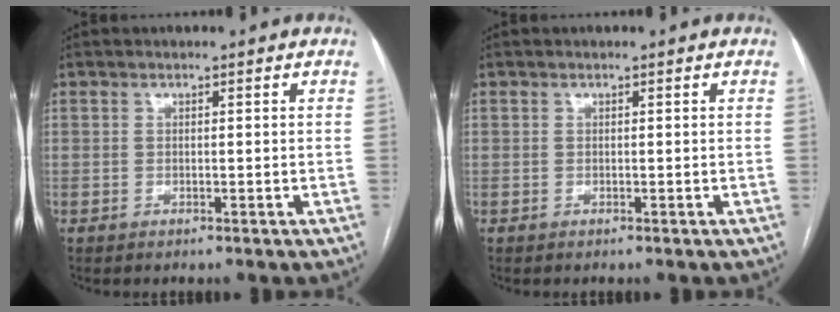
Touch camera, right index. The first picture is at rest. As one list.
[{"total": 0.0}]